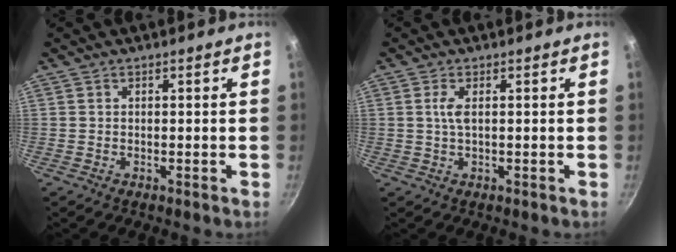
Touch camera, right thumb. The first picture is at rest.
{"total": 2.3, "force": [0.5, 0.7, 2.1], "torque": [-0.050, 0.002, 0.011]}